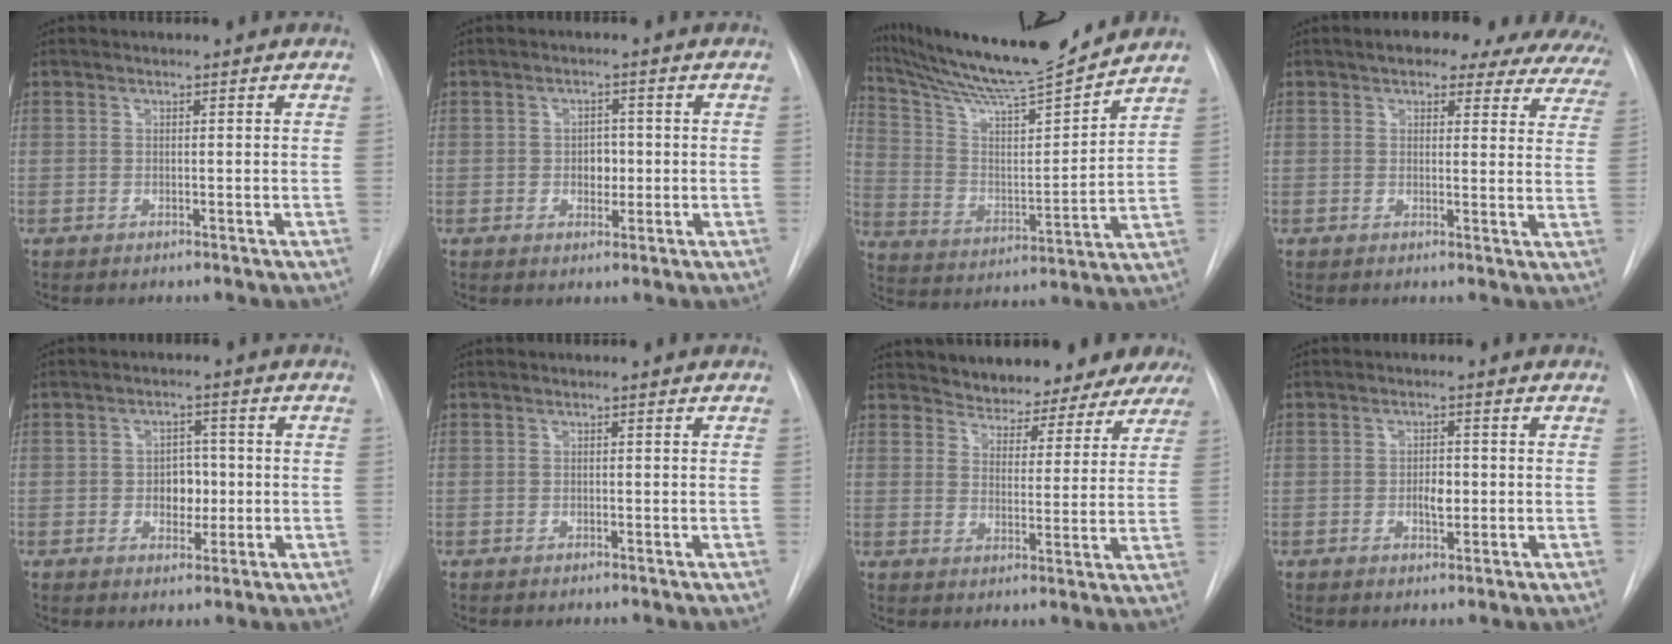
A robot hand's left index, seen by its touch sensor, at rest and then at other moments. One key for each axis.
{"total": 2.8, "fx": -0.2, "fy": 2.0, "fz": 1.9, "tx": -0.022, "ty": 0.003, "tz": 0.000}
{"total": 18.4, "fx": 17.1, "fy": -0.5, "fz": 6.7, "tx": -0.123, "ty": -0.023, "tz": 0.281}
{"total": 18.2, "fx": 14.9, "fy": 6.4, "fz": 8.2, "tx": -0.095, "ty": 0.012, "tz": 0.152}
{"total": 4.4, "fx": -0.3, "fy": 3.1, "fz": 3.1, "tx": -0.040, "ty": 0.009, "tz": -0.001}
{"total": 0.0}
{"total": 13.7, "fx": 12.6, "fy": 4.3, "fz": 2.9, "tx": -0.022, "ty": 0.004, "tz": 0.147}
{"total": 2.9, "fx": -0.5, "fy": 1.4, "fz": 2.5, "tx": -0.040, "ty": 0.003, "tz": -0.004}